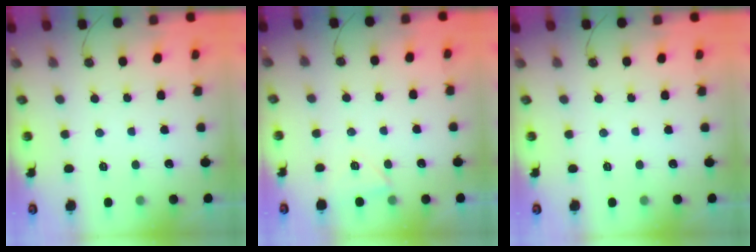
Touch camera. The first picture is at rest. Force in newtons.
{"total": 3.5, "press": 3.5, "slide": 0.5}
{"total": 0.0}